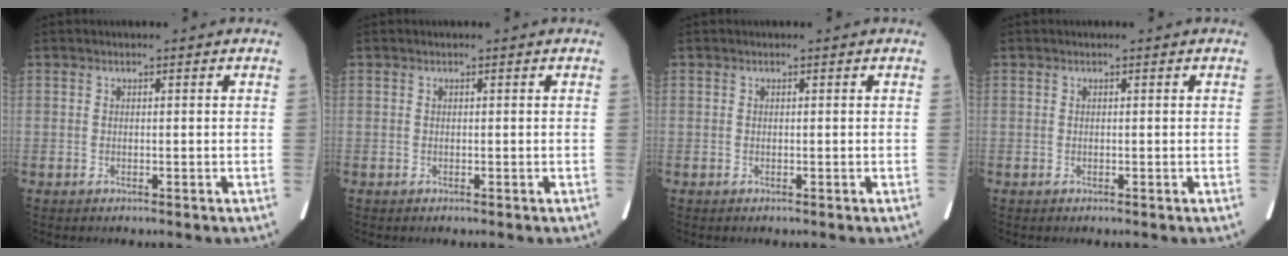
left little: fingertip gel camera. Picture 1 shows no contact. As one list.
[{"total": 0.0}, {"total": 0.0}, {"total": 0.0}]